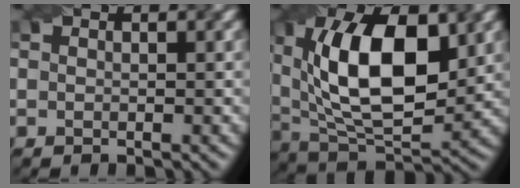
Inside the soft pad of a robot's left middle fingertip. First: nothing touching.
{"total": 12.3, "force": [2.4, 6.4, 10.3], "torque": [-0.173, 0.009, 0.051]}